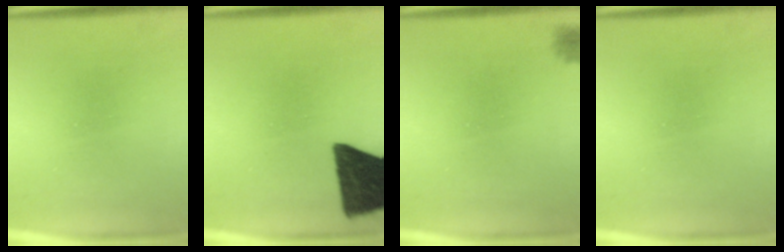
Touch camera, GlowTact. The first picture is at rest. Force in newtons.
{"total": 14.7}
{"total": 1.6}
{"total": 0.0}